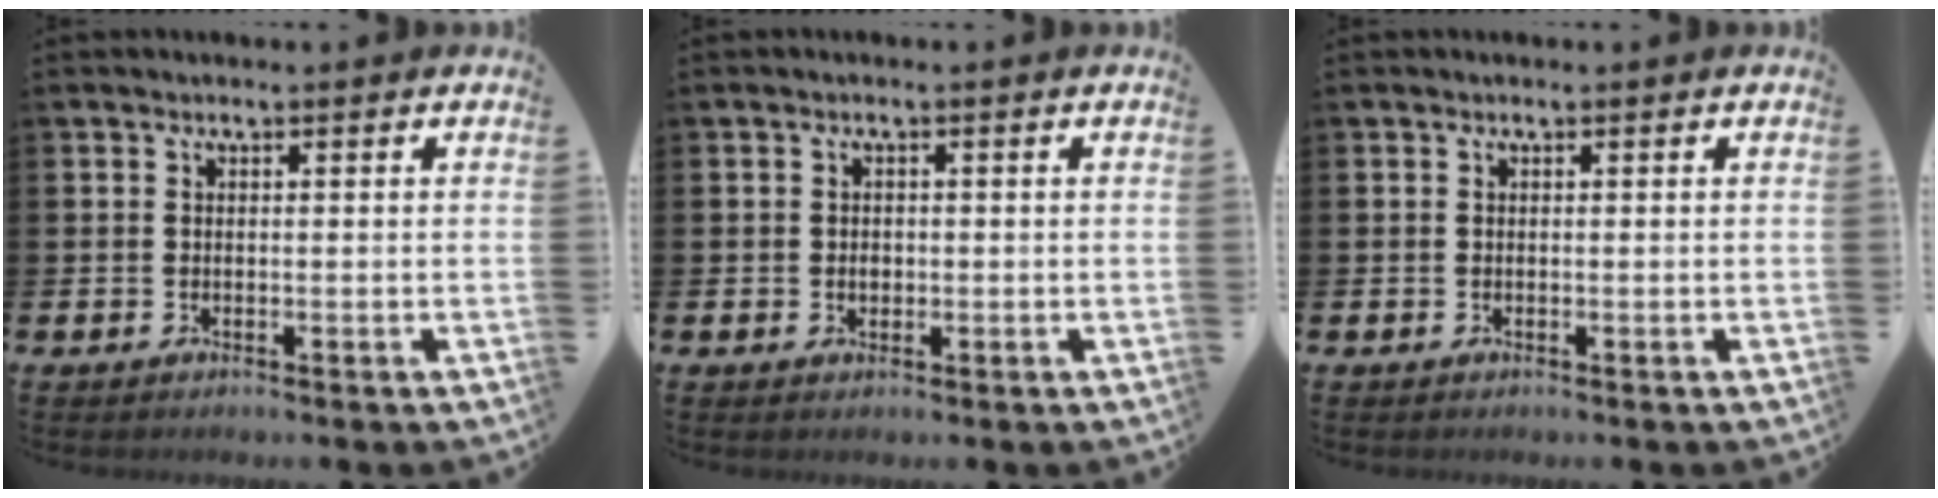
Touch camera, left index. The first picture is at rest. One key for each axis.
{"total": 1.3, "fx": -0.1, "fy": 1.0, "fz": 0.8, "tx": -0.007, "ty": 0.004, "tz": -0.006}
{"total": 0.0}